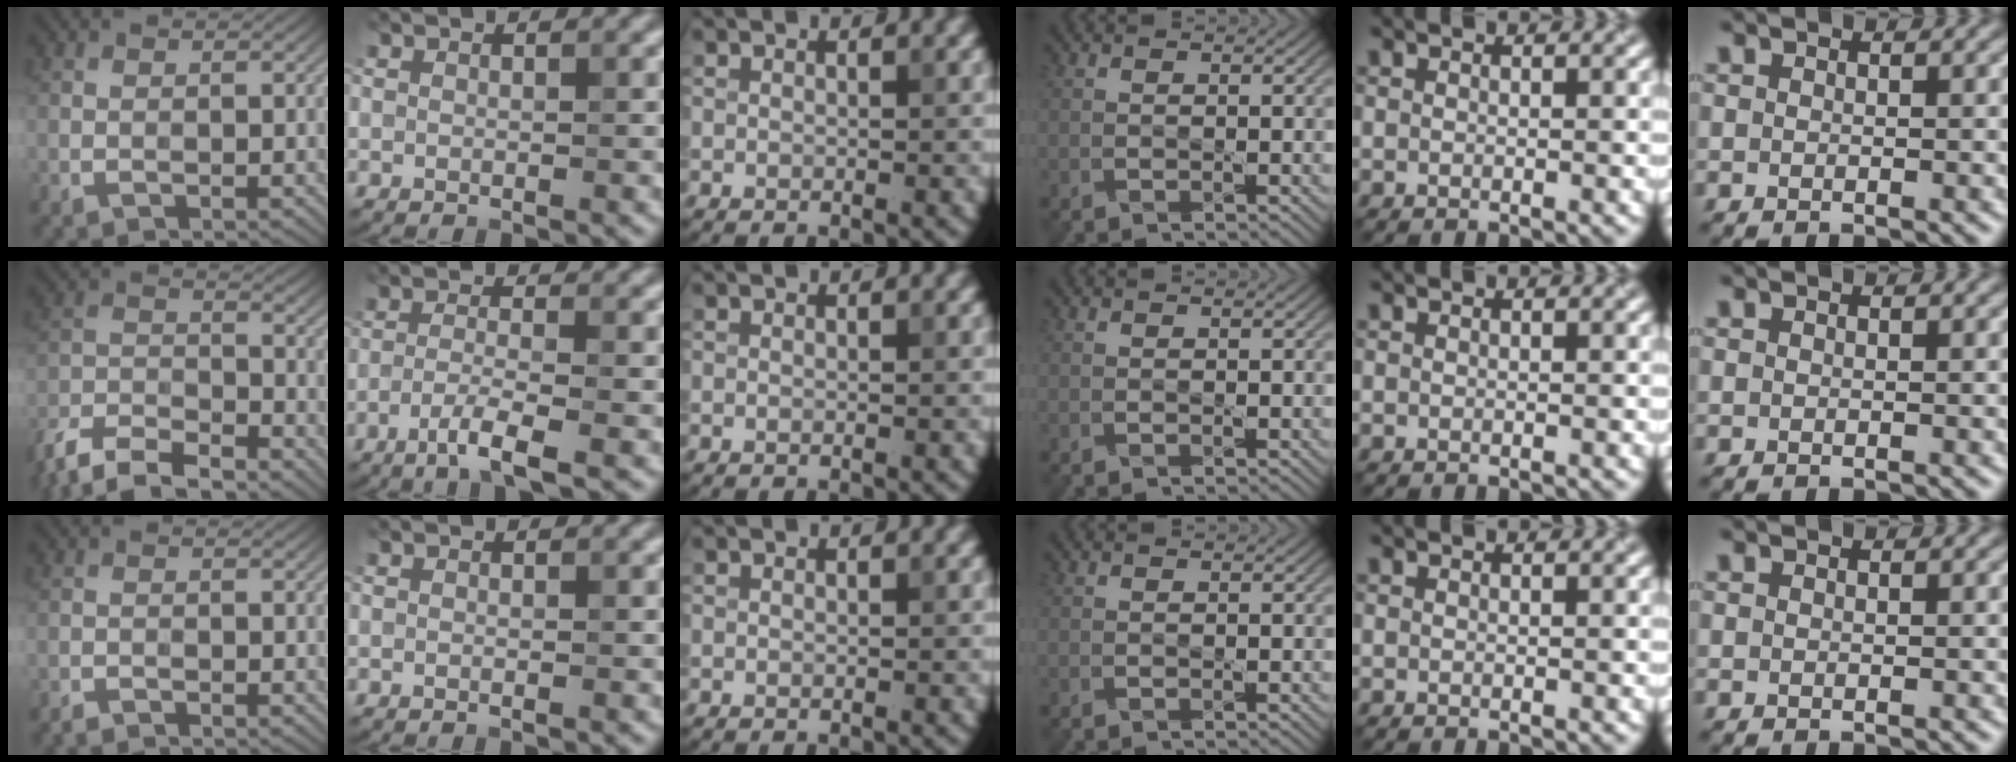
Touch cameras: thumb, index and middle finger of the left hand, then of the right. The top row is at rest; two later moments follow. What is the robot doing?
{"motion": "pour", "object": "bucket"}